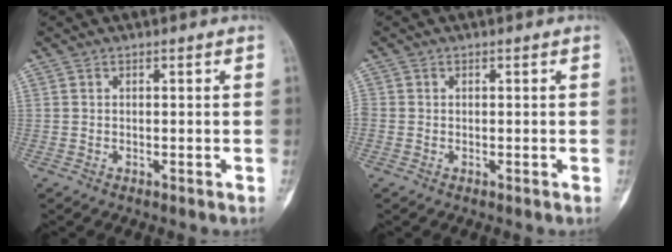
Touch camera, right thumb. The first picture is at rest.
{"total": 0.9, "force": [0.1, 0.8, 0.4], "torque": [-0.010, 0.003, 0.002]}